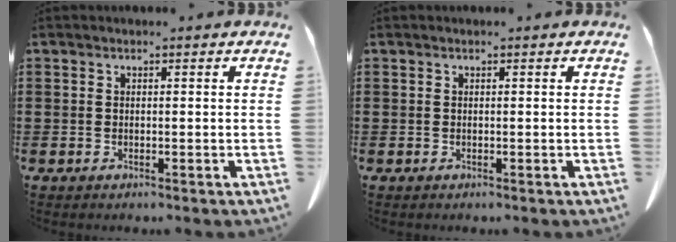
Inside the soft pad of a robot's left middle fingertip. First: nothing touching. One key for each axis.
{"total": 0.0}